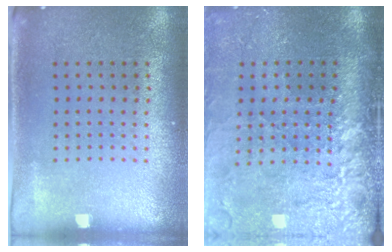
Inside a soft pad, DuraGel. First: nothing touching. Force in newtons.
{"total": 4.6, "press": 3.7, "slide": 2.7}